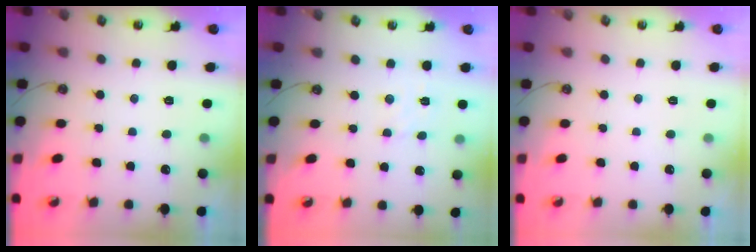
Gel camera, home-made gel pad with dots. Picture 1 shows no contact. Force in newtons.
{"total": 2.9, "press": 2.9, "slide": 0.4}
{"total": 0.0}